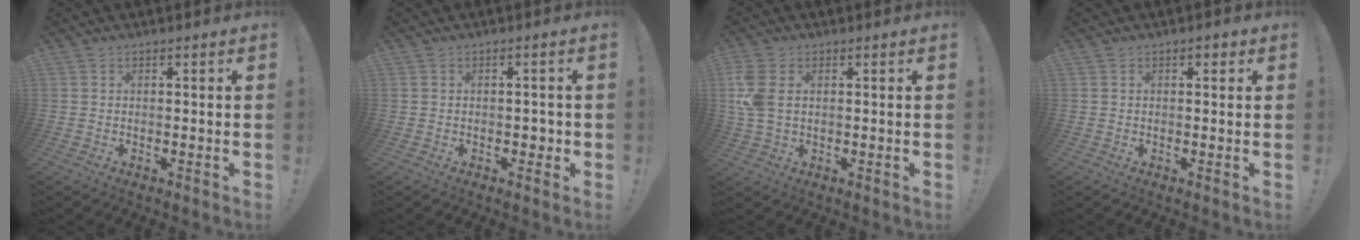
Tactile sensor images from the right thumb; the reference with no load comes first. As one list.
[{"total": 2.5, "force": [-0.7, 1.9, 1.4], "torque": [-0.012, 0.005, -0.014]}, {"total": 7.0, "force": [1.6, 4.4, 5.1], "torque": [-0.114, -0.004, 0.029]}, {"total": 1.1, "force": [0.3, 0.8, 0.7], "torque": [-0.005, 0.001, 0.003]}]